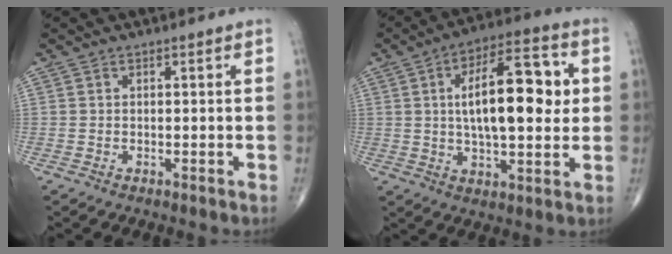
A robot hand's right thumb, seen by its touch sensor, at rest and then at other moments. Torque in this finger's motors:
{"motor_torque": [1.79, 1.89, 0.80, 0.25, 0.16]}